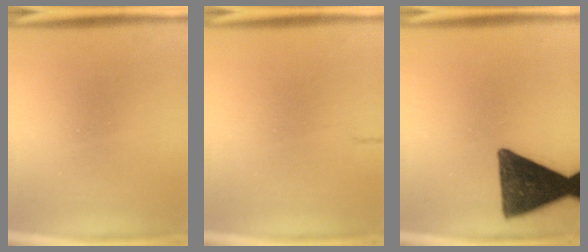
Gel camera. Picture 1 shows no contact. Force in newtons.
{"total": 1.6}
{"total": 14.8}